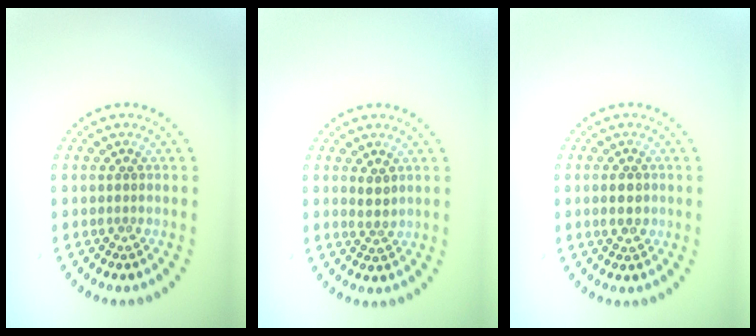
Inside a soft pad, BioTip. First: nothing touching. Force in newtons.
{"total": 1.4, "press": 1.1, "slide": 0.9}
{"total": 2.5, "press": 2.5, "slide": 0.1}